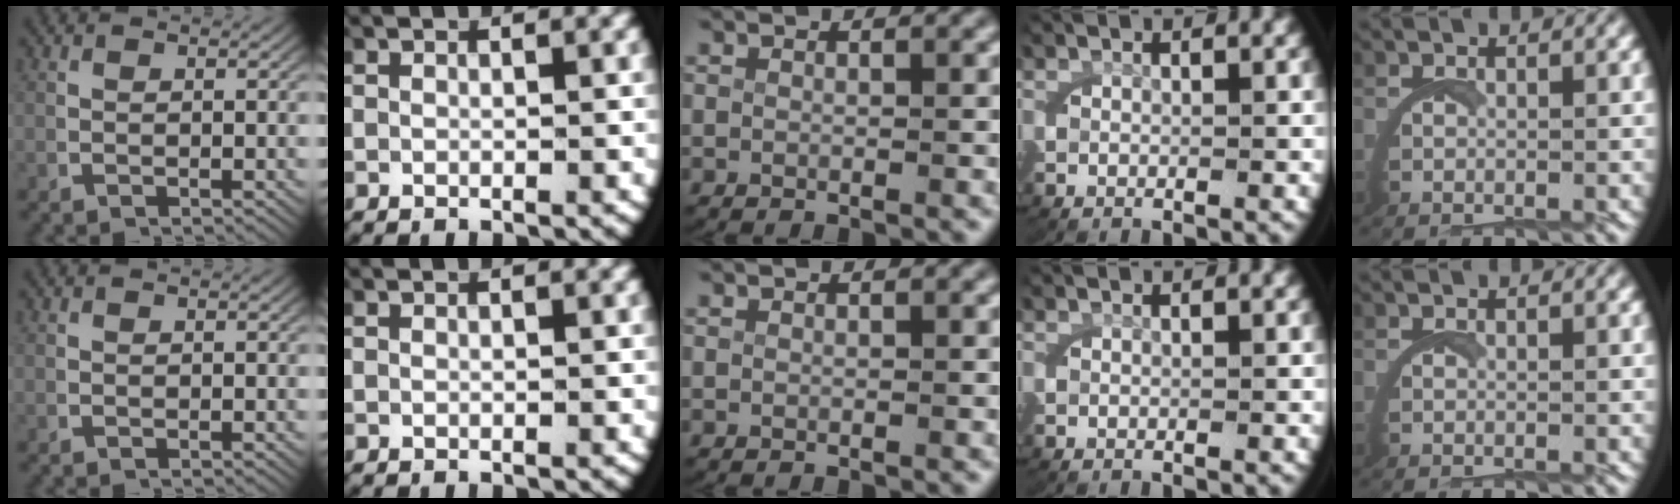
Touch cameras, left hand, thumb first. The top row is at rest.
{}